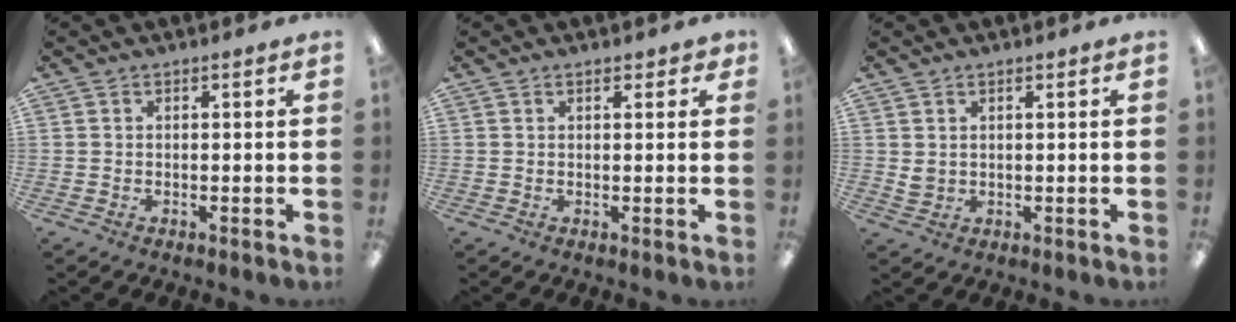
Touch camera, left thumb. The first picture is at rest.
{"total": 2.0, "force": [1.2, 1.0, 1.1], "torque": [-0.008, -0.005, 0.019]}
{"total": 2.2, "force": [1.2, 1.6, 0.8], "torque": [-0.009, -0.001, 0.020]}